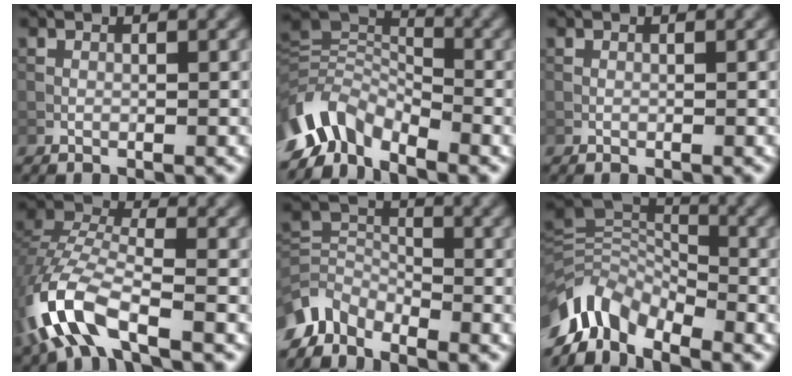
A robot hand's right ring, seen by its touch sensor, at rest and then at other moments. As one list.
[{"total": 6.8, "force": [-4.5, 3.7, 3.5], "torque": [-0.057, 0.000, -0.099]}, {"total": 0.0}, {"total": 9.3, "force": [-4.7, 4.1, 6.9], "torque": [-0.167, -0.001, -0.106]}, {"total": 4.6, "force": [-3.8, 2.2, 1.4], "torque": [-0.027, -0.001, -0.088]}, {"total": 7.9, "force": [-5.0, 4.4, 4.3], "torque": [-0.079, 0.000, -0.109]}]